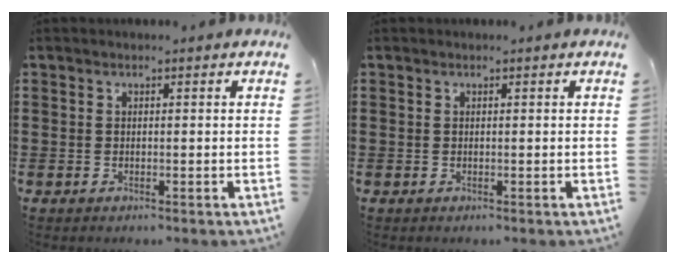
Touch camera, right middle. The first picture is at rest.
{"total": 0.0}